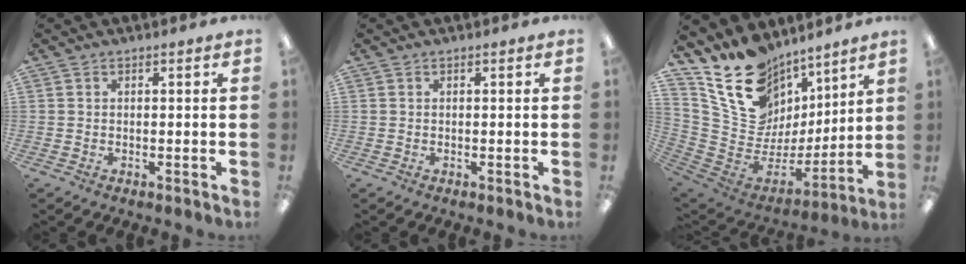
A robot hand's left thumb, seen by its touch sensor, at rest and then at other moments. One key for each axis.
{"total": 0.0}
{"total": 19.6, "fx": 12.4, "fy": 13.4, "fz": 7.0, "tx": -0.131, "ty": -0.091, "tz": 0.247}